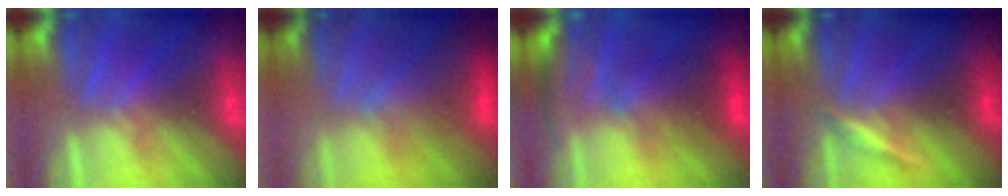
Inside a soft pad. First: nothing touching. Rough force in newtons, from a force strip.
{"total": 3.4}
{"total": 2.8}
{"total": 3.2}